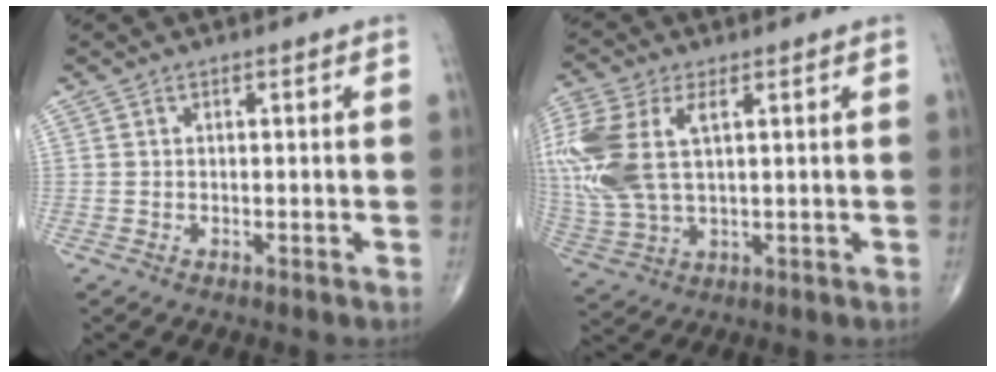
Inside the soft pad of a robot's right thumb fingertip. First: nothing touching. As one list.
[{"total": 16.2, "force": [3.7, 8.7, 13.1], "torque": [-0.329, 0.001, 0.073]}]